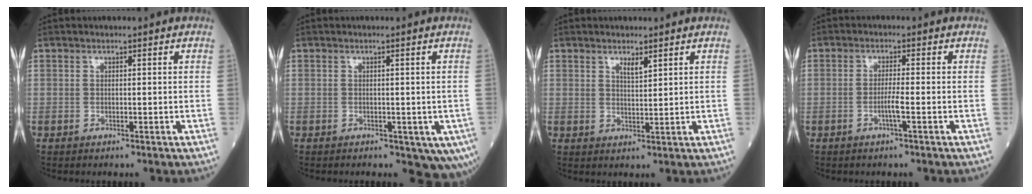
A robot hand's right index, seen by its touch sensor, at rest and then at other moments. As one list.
[{"total": 6.3, "force": [-3.1, 3.4, 4.3], "torque": [-0.036, -0.006, -0.041]}, {"total": 2.1, "force": [1.5, 0.4, 1.5], "torque": [-0.028, -0.005, 0.028]}, {"total": 2.5, "force": [-0.9, -0.2, 2.3], "torque": [-0.046, -0.002, -0.020]}]